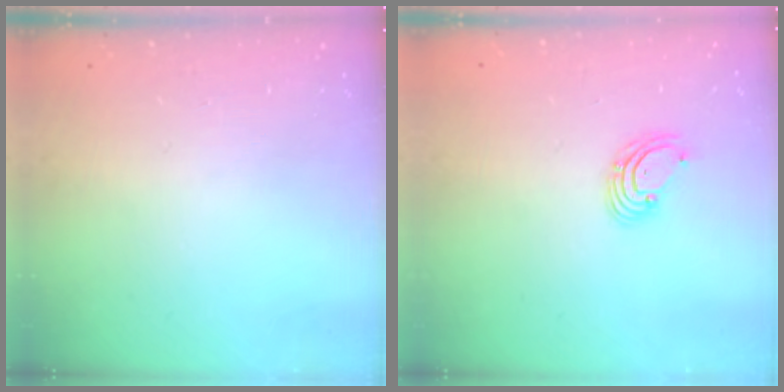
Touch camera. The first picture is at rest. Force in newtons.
{"total": 2.6, "press": 2.6, "slide": 0.1}